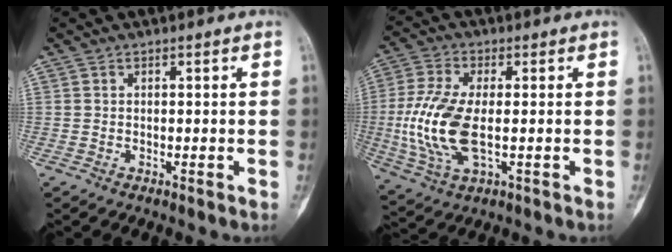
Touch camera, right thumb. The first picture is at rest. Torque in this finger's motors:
{"motor_torque": [1.71, 1.70, 0.95, -1.03, 0.38]}